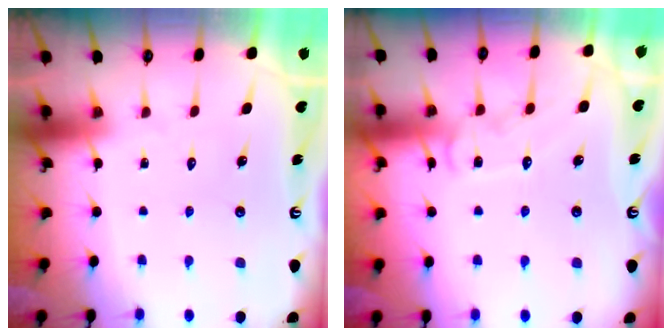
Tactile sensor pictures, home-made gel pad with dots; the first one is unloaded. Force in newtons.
{"total": 9.4, "press": 9.4, "slide": 0.7}